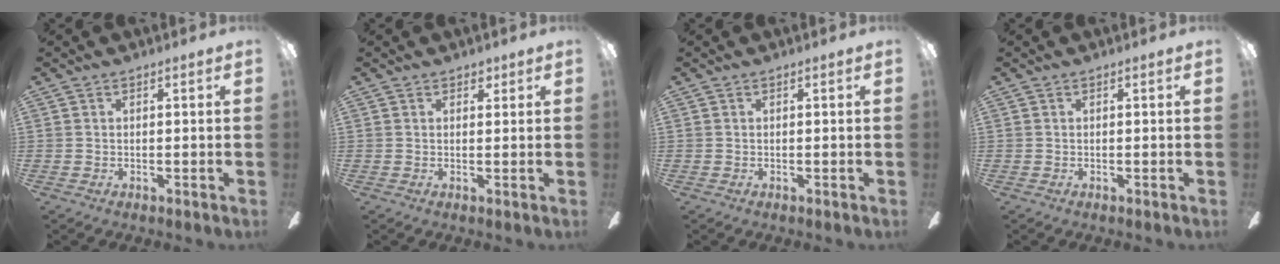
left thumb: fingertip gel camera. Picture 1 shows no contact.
{"total": 2.3, "force": [1.7, 1.4, 0.8], "torque": [-0.001, -0.003, 0.028]}
{"total": 0.0}
{"total": 0.0}